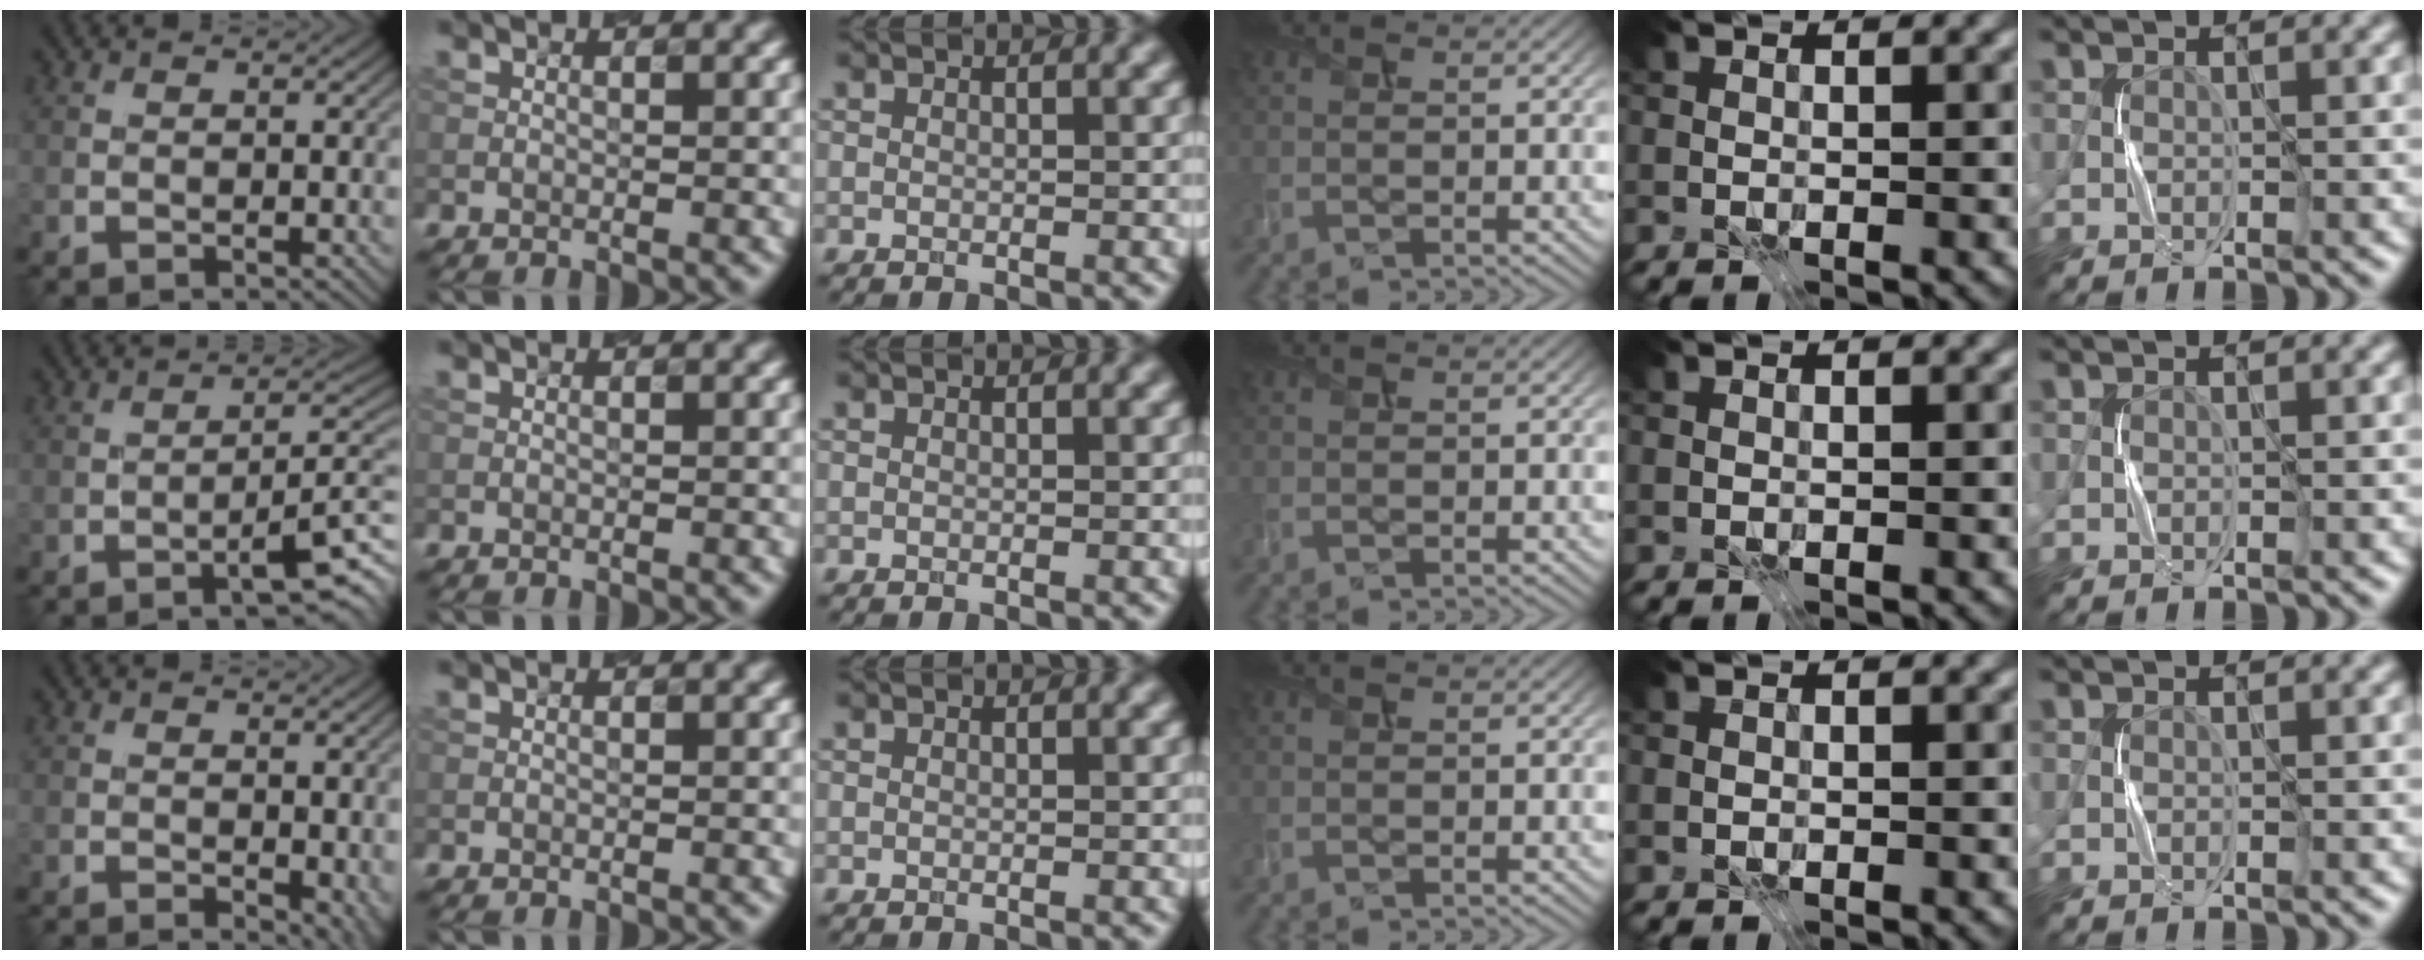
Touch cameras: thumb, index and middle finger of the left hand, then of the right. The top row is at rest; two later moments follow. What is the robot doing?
{"motion": "press", "object": "syringe"}